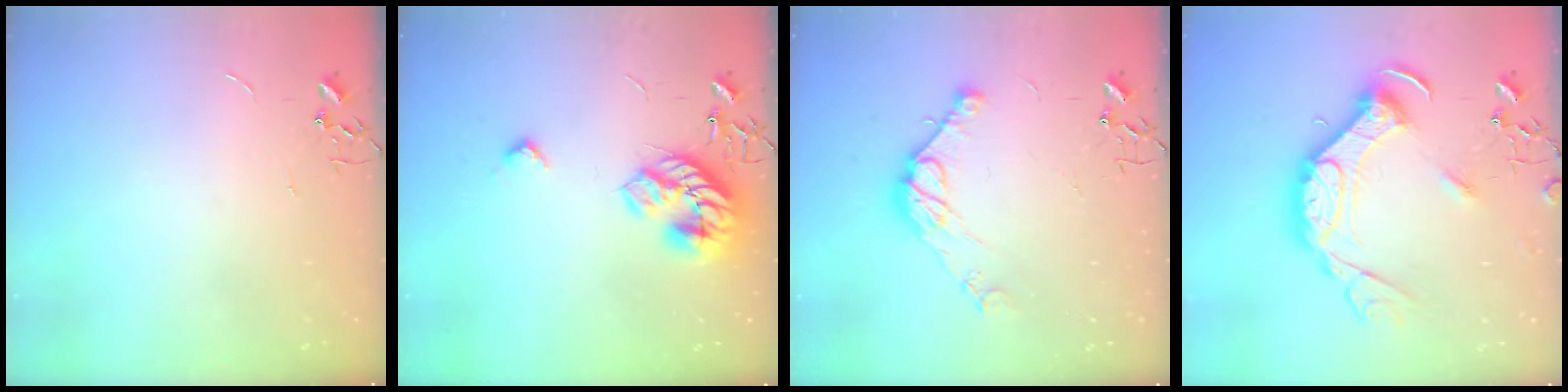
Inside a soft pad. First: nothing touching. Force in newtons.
{"total": 17.4, "press": 17.4, "slide": 0.6}
{"total": 11.6, "press": 11.6, "slide": 0.8}
{"total": 19.1, "press": 19.0, "slide": 1.7}